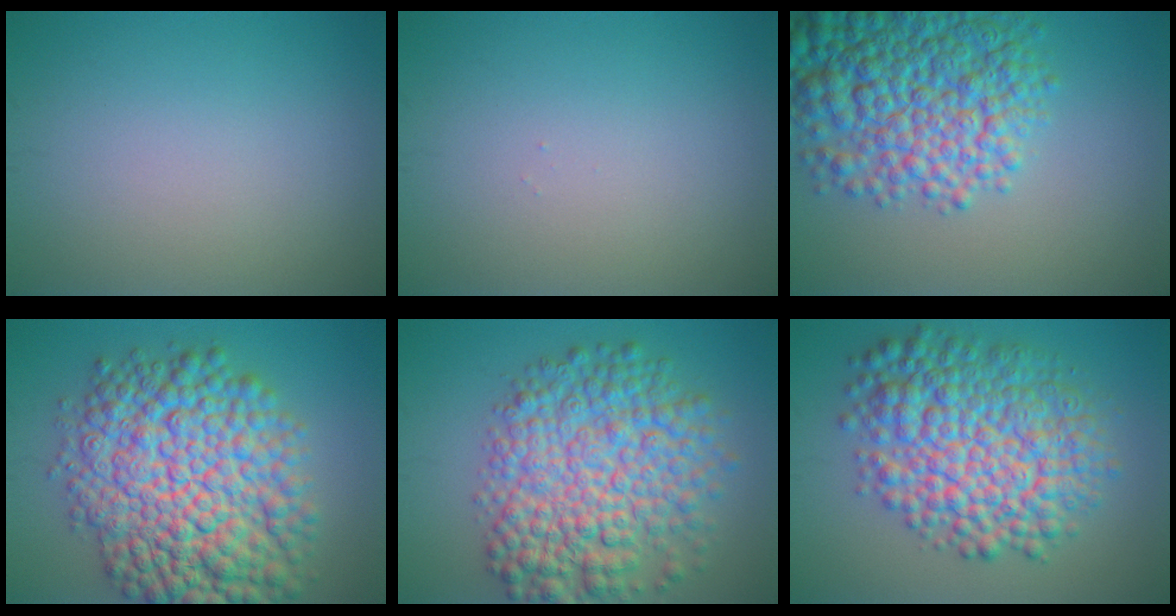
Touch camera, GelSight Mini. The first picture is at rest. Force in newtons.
{"total": 0.0}
{"total": 10.2, "press": 10.2, "slide": 0.4}
{"total": 14.0, "press": 14.0, "slide": 0.2}
{"total": 10.2, "press": 10.2, "slide": 0.2}
{"total": 10.6, "press": 10.6, "slide": 0.1}